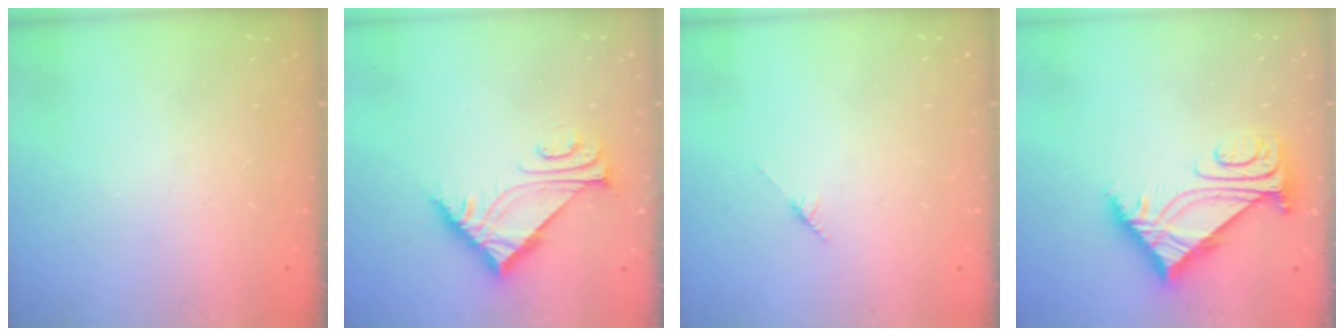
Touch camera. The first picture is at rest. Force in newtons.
{"total": 6.0, "press": 6.0, "slide": 0.1}
{"total": 2.8, "press": 2.8, "slide": 0.4}
{"total": 7.3, "press": 7.2, "slide": 1.2}